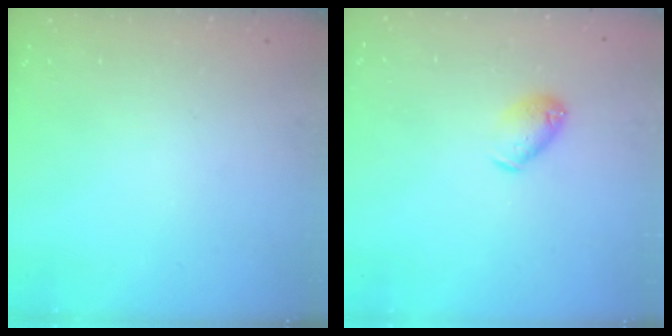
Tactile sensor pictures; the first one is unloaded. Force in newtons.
{"total": 7.3, "press": 7.2, "slide": 1.0}